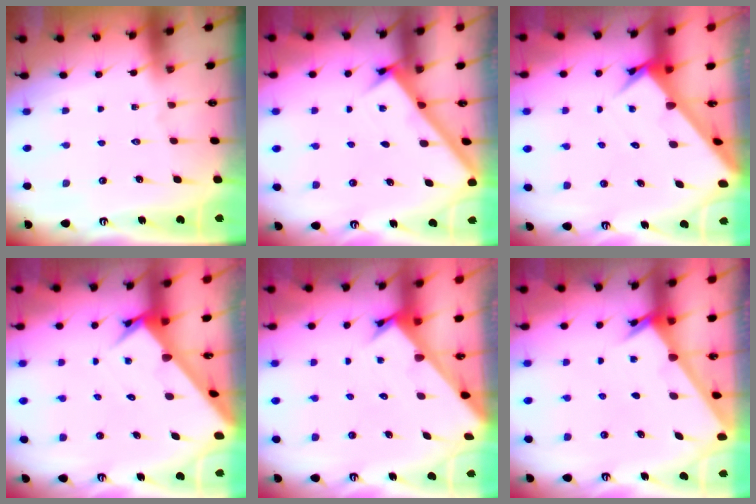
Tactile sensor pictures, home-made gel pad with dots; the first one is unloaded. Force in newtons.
{"total": 2.6, "press": 2.6, "slide": 0.1}
{"total": 3.6, "press": 3.6, "slide": 0.3}
{"total": 3.6, "press": 3.6, "slide": 0.3}
{"total": 2.5, "press": 2.5, "slide": 0.2}
{"total": 2.4, "press": 2.4, "slide": 0.3}